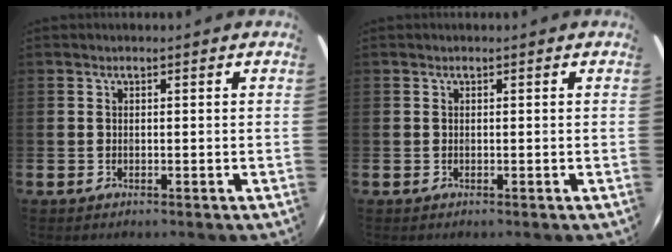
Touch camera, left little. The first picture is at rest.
{"total": 0.0}